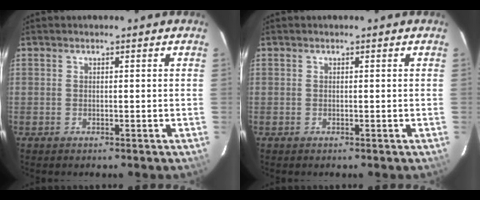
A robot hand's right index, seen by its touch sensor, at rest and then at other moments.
{"total": 0.0}